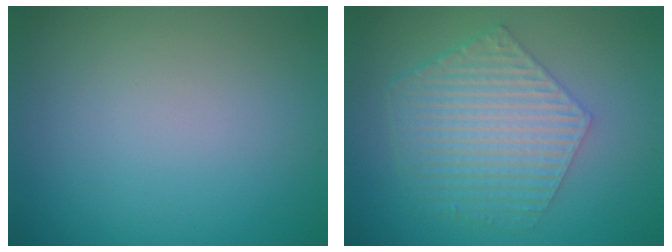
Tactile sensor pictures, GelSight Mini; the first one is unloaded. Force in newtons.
{"total": 6.0, "press": 4.3, "slide": 4.1}